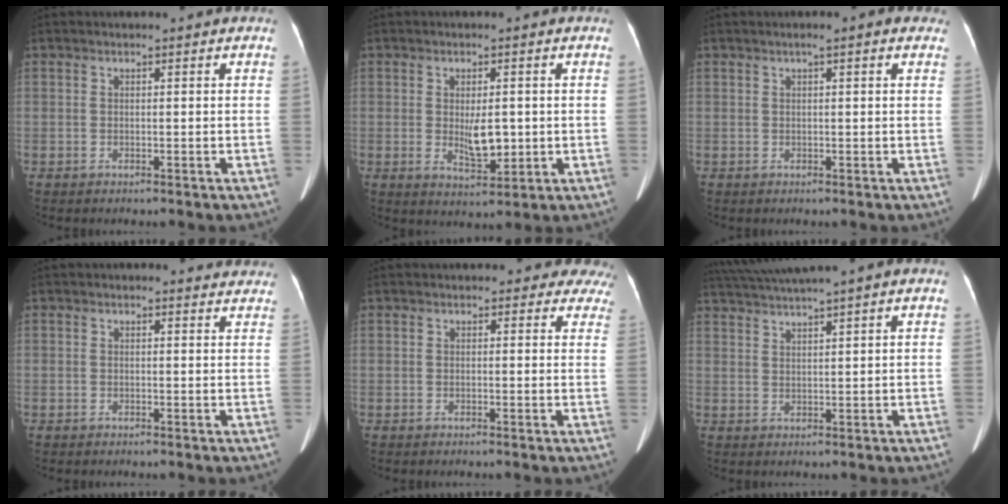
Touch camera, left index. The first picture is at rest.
{"total": 5.0, "force": [-0.2, 1.9, 4.7], "torque": [-0.082, -0.010, 0.006]}
{"total": 3.2, "force": [1.9, 0.6, 2.5], "torque": [-0.029, 0.019, 0.021]}
{"total": 2.5, "force": [2.1, 1.4, 0.1], "torque": [0.006, 0.001, 0.003]}
{"total": 5.4, "force": [4.7, 2.7, -0.1], "torque": [0.042, -0.010, 0.014]}
{"total": 6.6, "force": [5.1, -1.1, 3.9], "torque": [-0.075, 0.029, 0.091]}